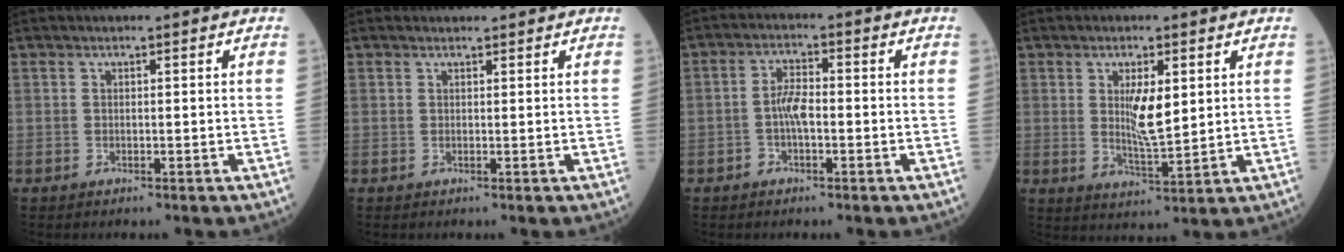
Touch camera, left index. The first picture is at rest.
{"total": 0.9, "force": [0.9, 0.3, 0.0], "torque": [-0.007, 0.003, 0.014]}
{"total": 3.7, "force": [-1.0, 1.4, 3.3], "torque": [-0.070, 0.007, -0.020]}
{"total": 5.9, "force": [1.4, 1.2, 5.6], "torque": [-0.104, -0.012, 0.028]}